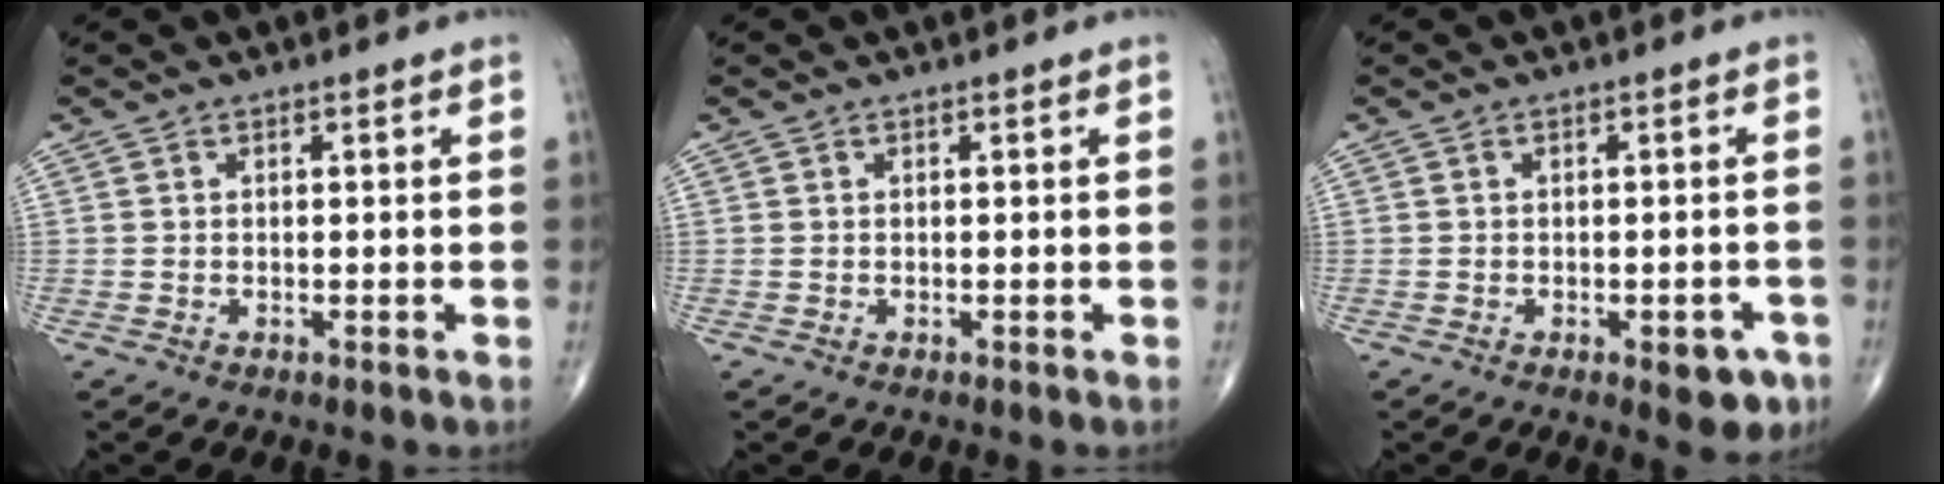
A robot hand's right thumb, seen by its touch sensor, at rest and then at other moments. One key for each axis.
{"total": 0.0}
{"total": 5.3, "fx": -2.5, "fy": 2.4, "fz": 4.0, "tx": -0.028, "ty": 0.007, "tz": -0.026}